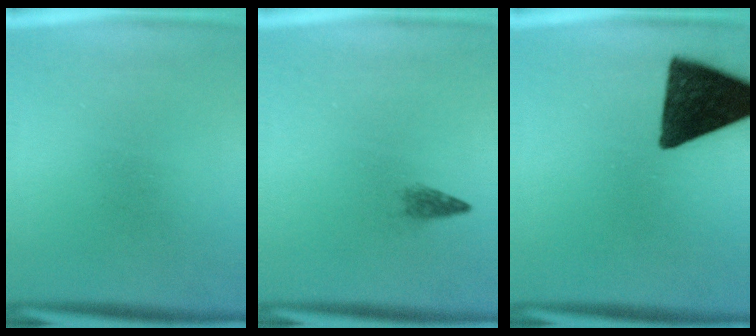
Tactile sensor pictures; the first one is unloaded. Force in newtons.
{"total": 1.3}
{"total": 15.1}